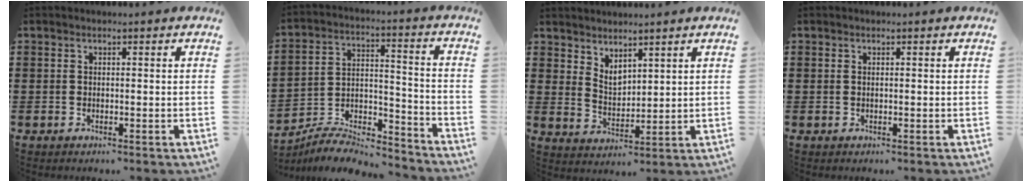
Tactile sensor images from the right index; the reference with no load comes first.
{"total": 7.5, "force": [-7.1, 1.5, 1.6], "torque": [-0.028, 0.015, -0.140]}
{"total": 3.2, "force": [2.8, 1.3, 0.7], "torque": [-0.024, -0.004, 0.054]}
{"total": 0.0}